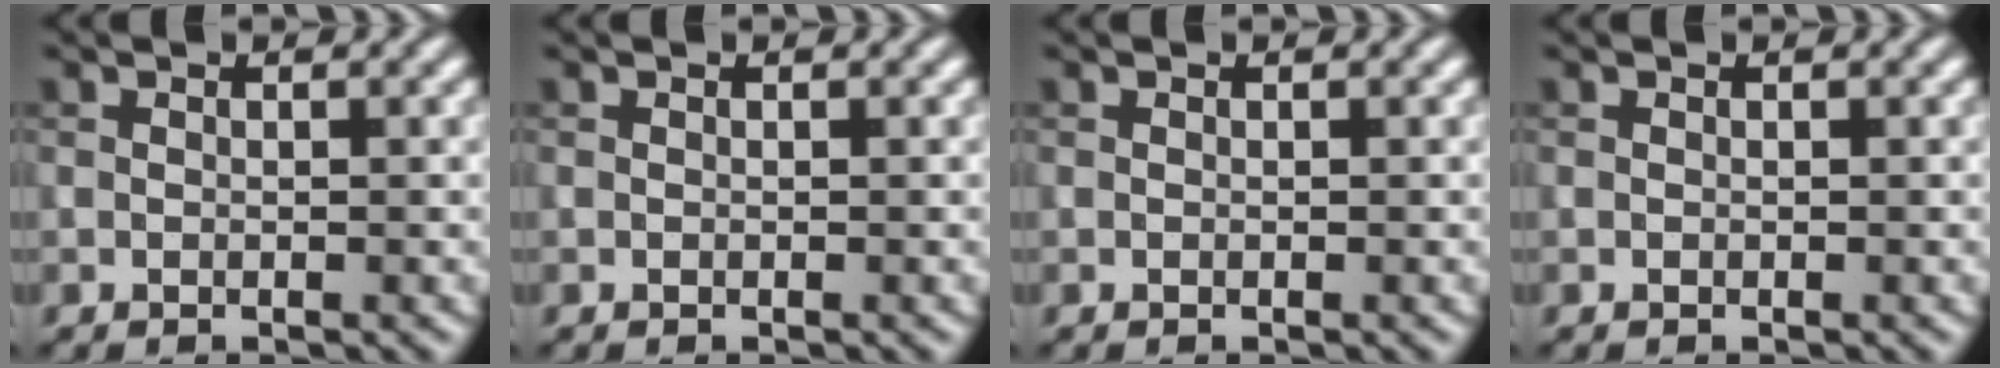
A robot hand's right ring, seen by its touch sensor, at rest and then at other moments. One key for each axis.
{"total": 0.0}
{"total": 0.0}
{"total": 0.0}